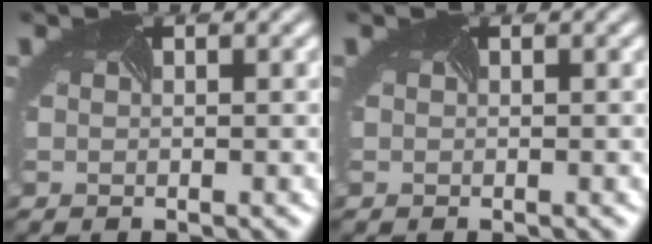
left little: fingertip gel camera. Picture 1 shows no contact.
{"total": 0.0}